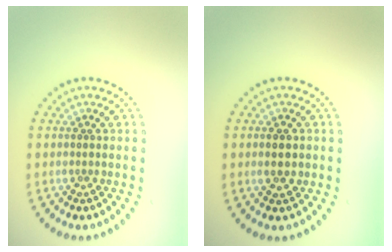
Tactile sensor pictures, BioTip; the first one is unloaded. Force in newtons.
{"total": 1.6, "press": 1.6, "slide": 0.0}